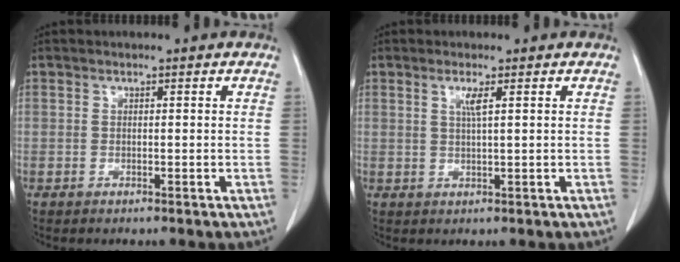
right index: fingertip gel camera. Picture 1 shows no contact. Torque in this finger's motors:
{"motor_torque": [0.05, 0.12, 0.04, 0.02]}